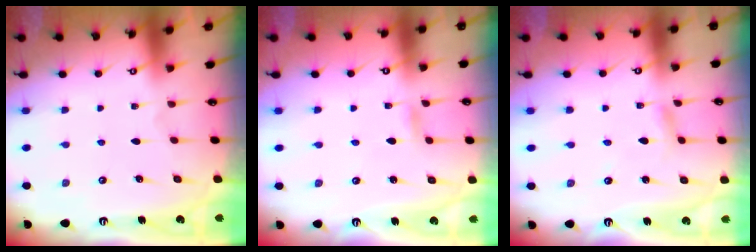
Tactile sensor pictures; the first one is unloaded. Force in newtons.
{"total": 2.8, "press": 2.7, "slide": 0.3}
{"total": 2.3, "press": 2.3, "slide": 0.3}